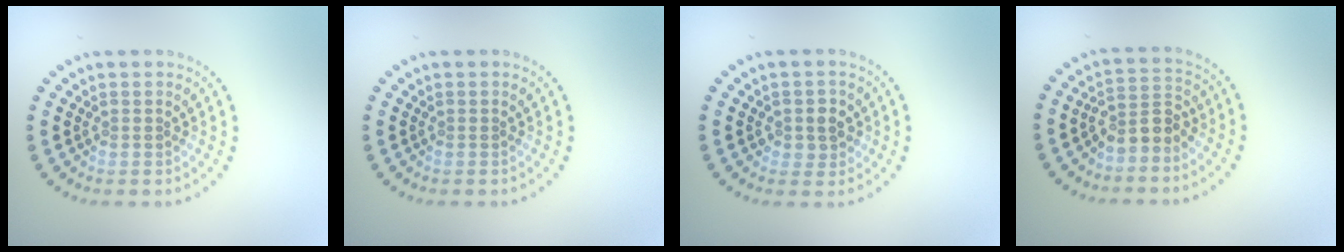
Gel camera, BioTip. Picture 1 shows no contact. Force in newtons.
{"total": 0.0}
{"total": 2.0, "press": 1.9, "slide": 0.7}
{"total": 2.8, "press": 2.4, "slide": 1.3}